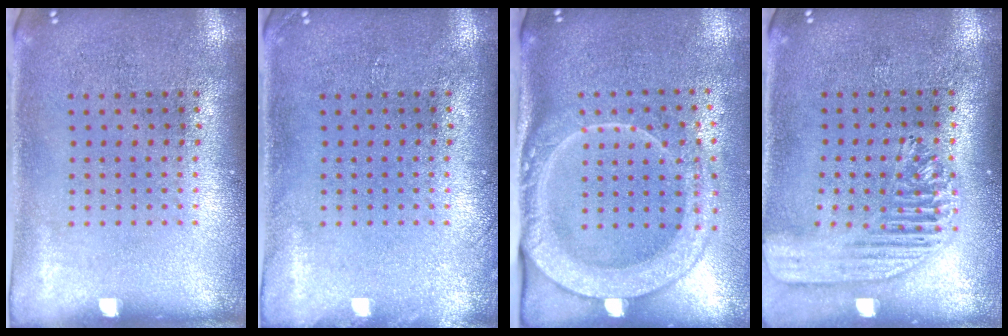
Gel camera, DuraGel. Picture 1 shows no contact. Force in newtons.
{"total": 0.7, "press": 0.7, "slide": 0.1}
{"total": 2.5, "press": 2.0, "slide": 1.5}
{"total": 1.8, "press": 1.6, "slide": 0.8}